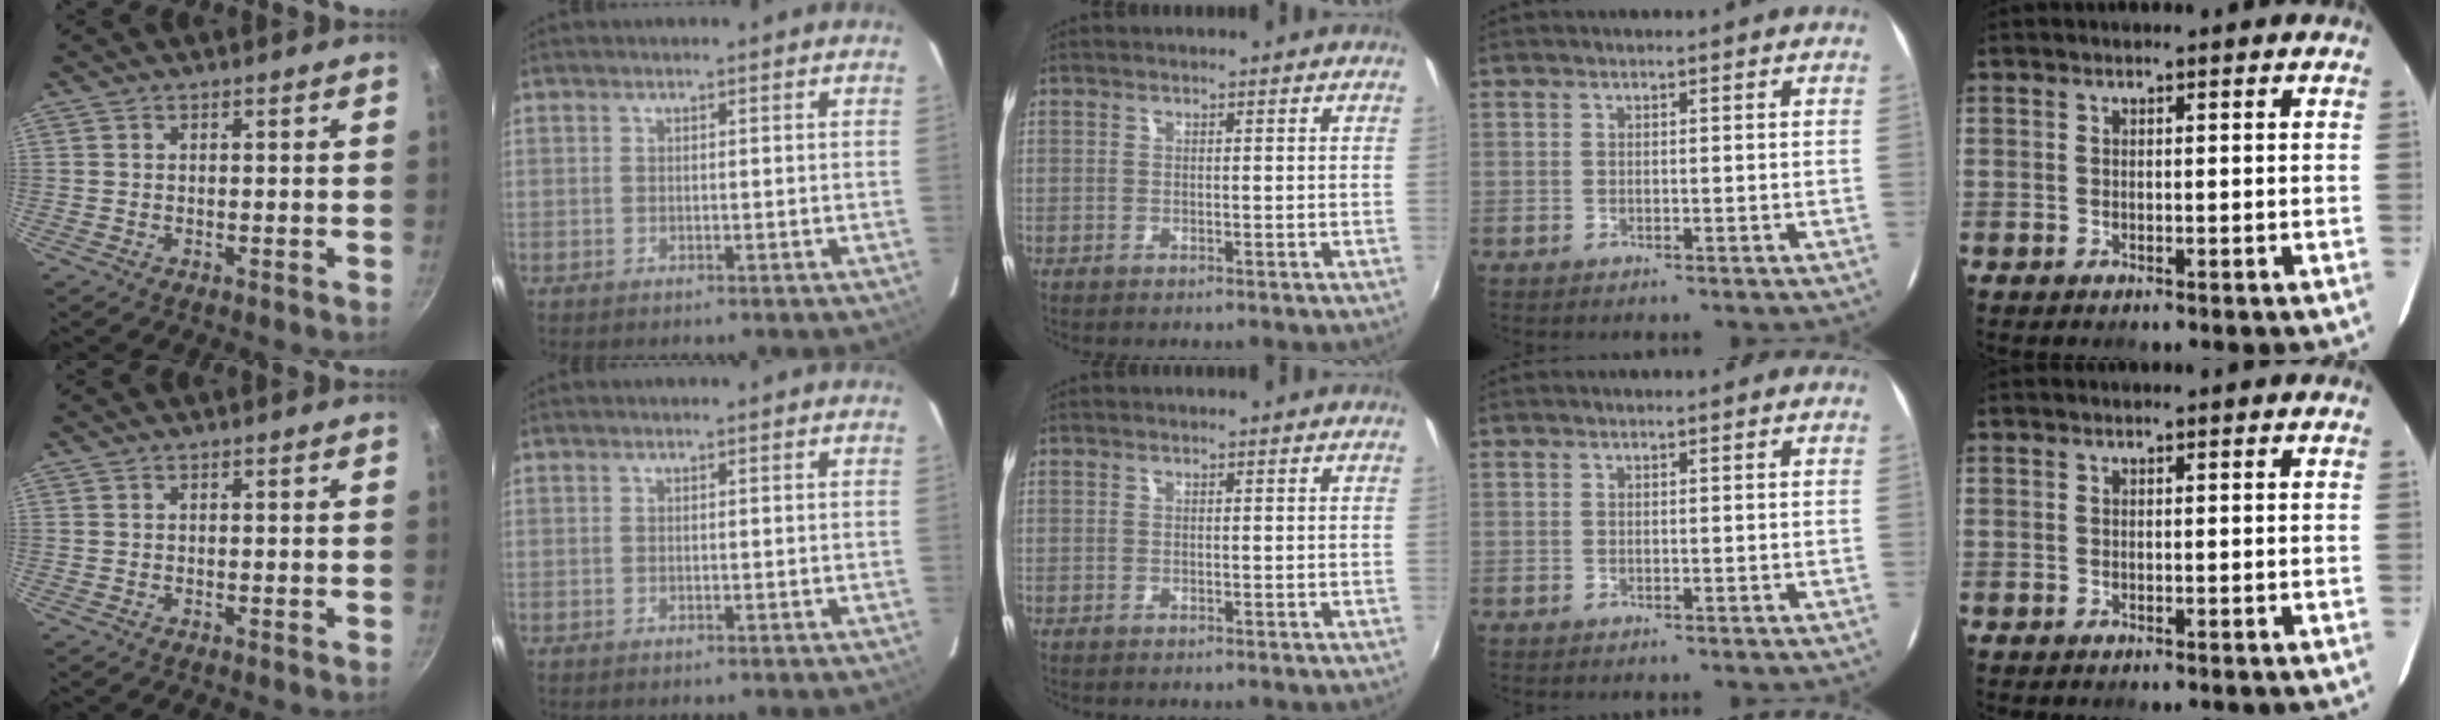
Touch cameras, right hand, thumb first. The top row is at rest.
{}